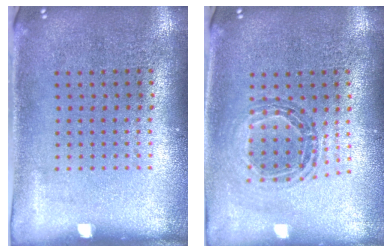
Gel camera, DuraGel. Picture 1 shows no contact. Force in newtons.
{"total": 0.9, "press": 0.9, "slide": 0.2}